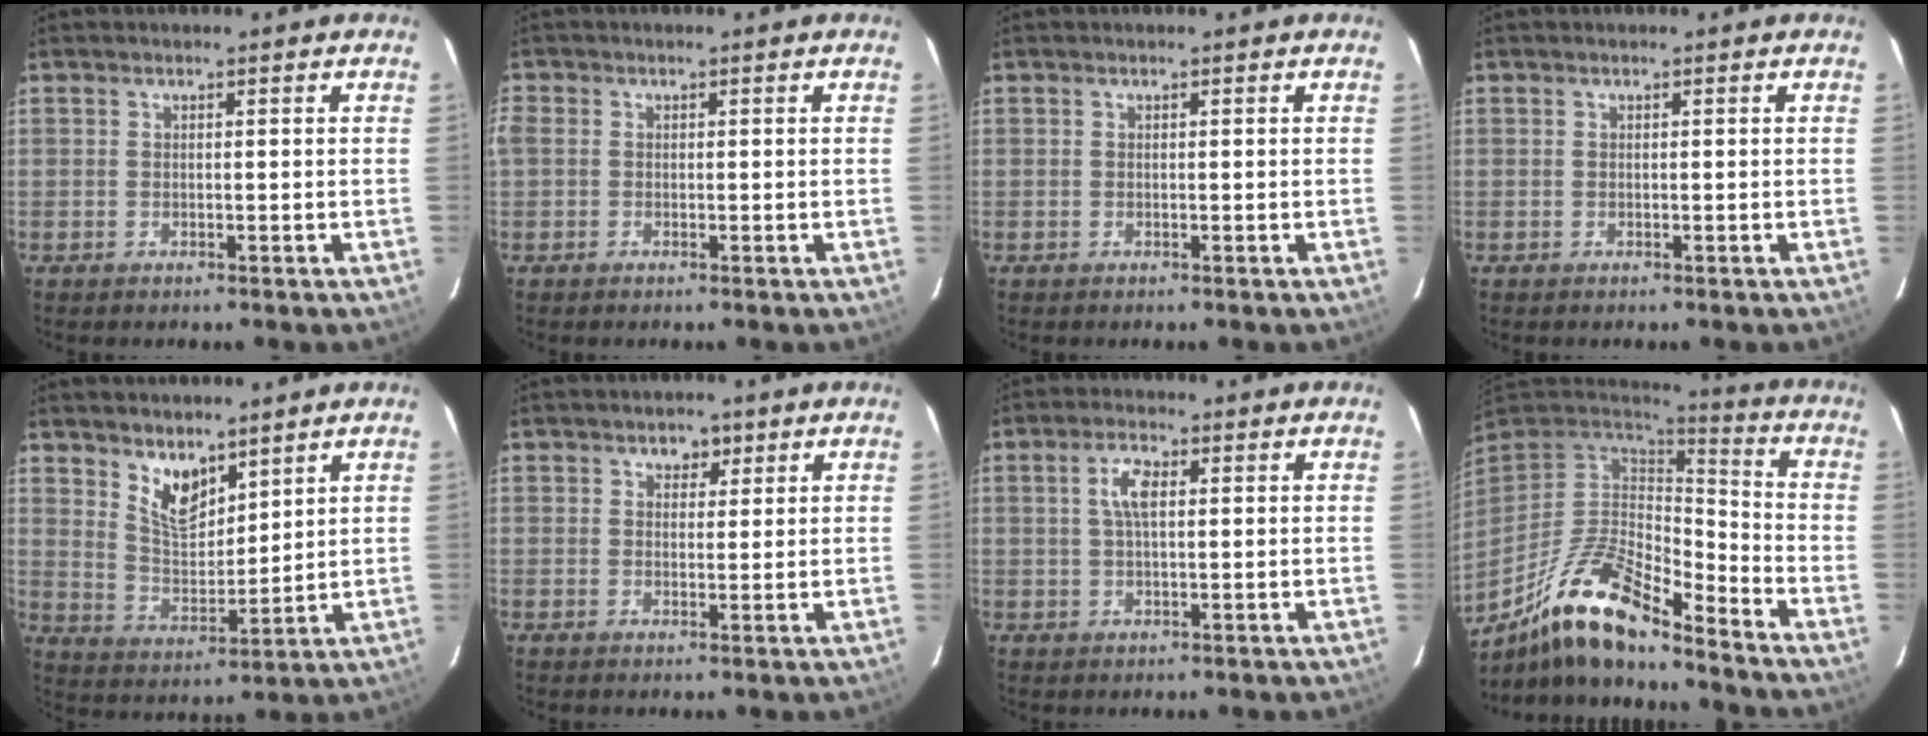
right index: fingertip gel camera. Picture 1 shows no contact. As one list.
[{"total": 2.2, "force": [-0.6, 1.8, 1.1], "torque": [-0.023, -0.002, -0.017]}, {"total": 0.0}, {"total": 0.0}, {"total": 7.9, "force": [5.6, 3.6, 4.1], "torque": [-0.065, -0.005, 0.112]}, {"total": 2.6, "force": [1.5, 2.0, 0.9], "torque": [-0.004, 0.003, 0.022]}, {"total": 4.2, "force": [1.0, 1.7, 3.7], "torque": [-0.072, 0.008, 0.020]}, {"total": 17.8, "force": [-12.8, 4.7, 11.5], "torque": [-0.227, -0.020, -0.245]}]